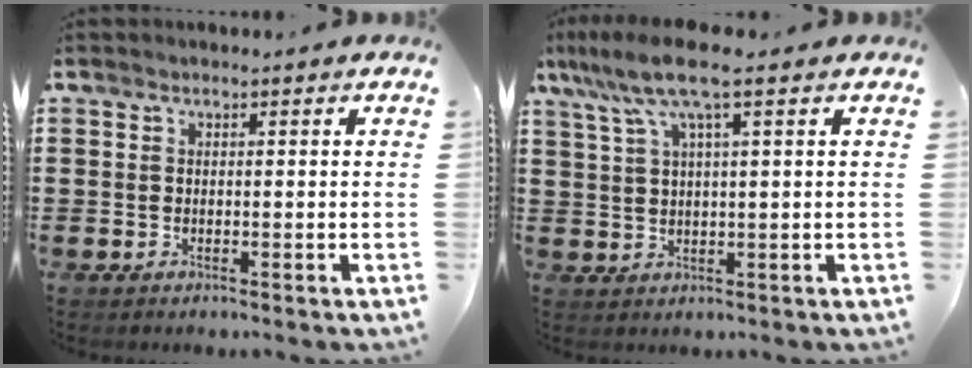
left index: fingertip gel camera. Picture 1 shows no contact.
{"total": 7.4, "force": [3.7, 0.9, 6.4], "torque": [-0.140, 0.000, 0.062]}